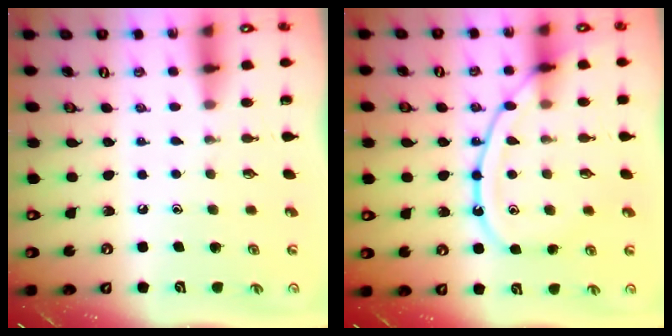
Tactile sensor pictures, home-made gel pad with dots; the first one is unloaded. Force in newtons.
{"total": 12.6, "press": 12.5, "slide": 1.4}